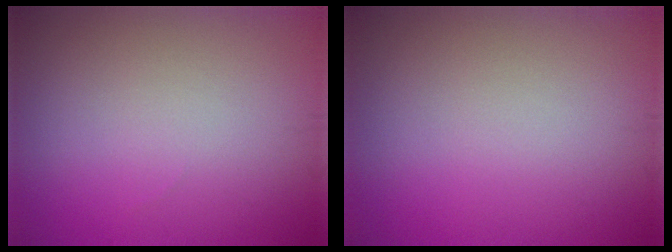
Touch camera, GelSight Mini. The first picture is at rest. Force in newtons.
{"total": 0.0}